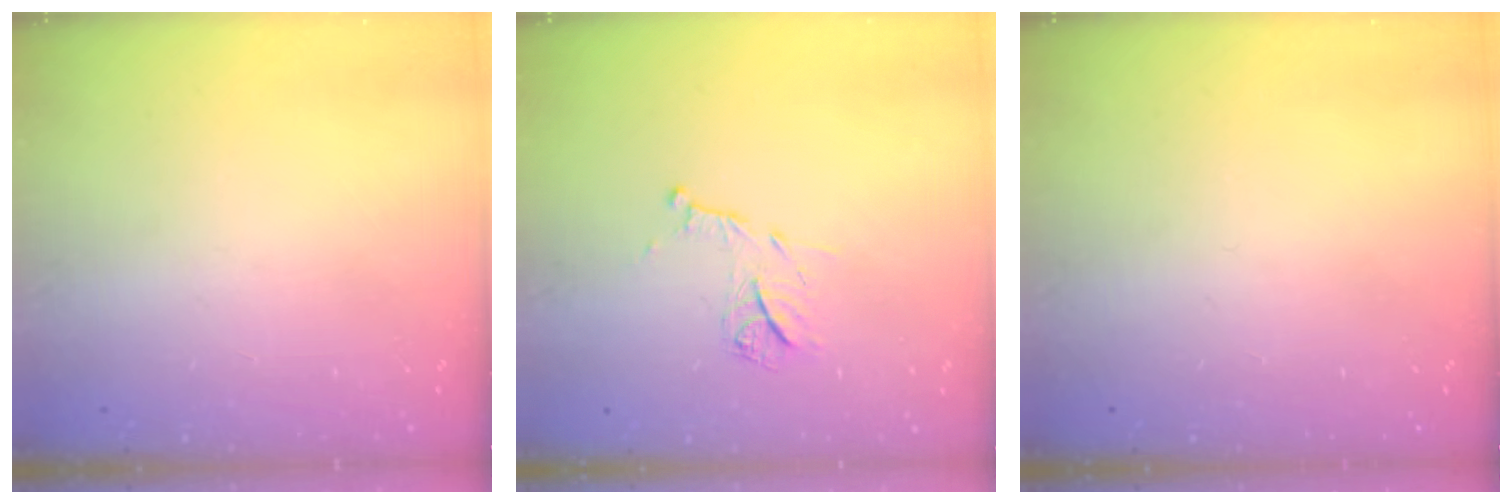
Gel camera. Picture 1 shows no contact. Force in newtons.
{"total": 10.1, "press": 10.1, "slide": 0.5}
{"total": 0.0}